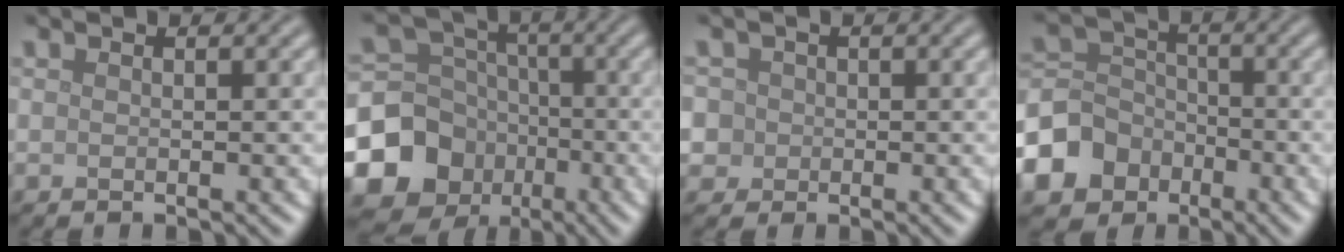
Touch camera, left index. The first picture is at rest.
{"total": 10.6, "force": [-4.2, 9.1, 3.4], "torque": [-0.079, -0.013, -0.091]}
{"total": 4.8, "force": [0.1, 4.5, 1.6], "torque": [-0.033, 0.030, -0.025]}
{"total": 7.3, "force": [-3.8, 5.8, 2.0], "torque": [-0.044, 0.002, -0.091]}